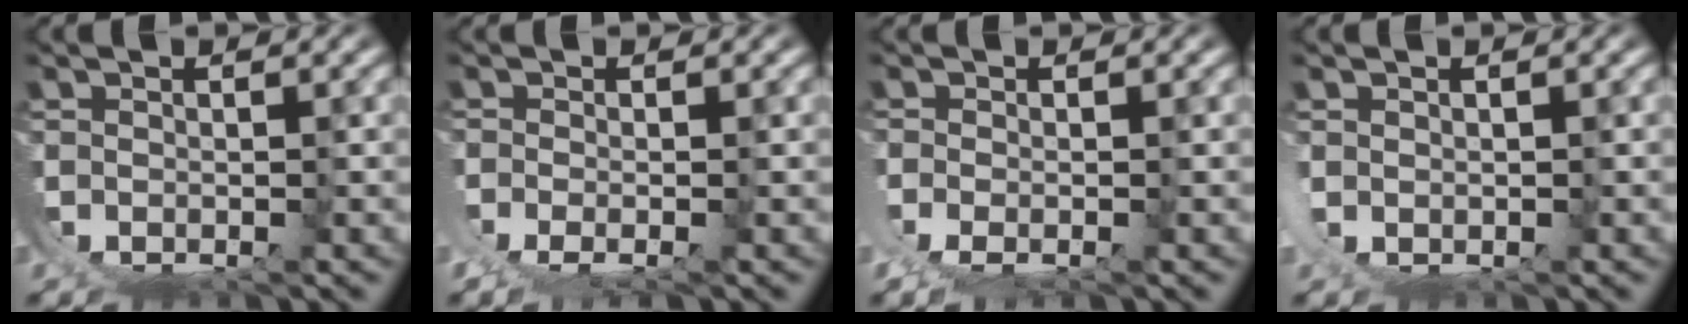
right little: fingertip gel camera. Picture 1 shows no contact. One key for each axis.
{"total": 2.0, "fx": 0.0, "fy": -1.7, "fz": 1.0, "tx": -0.014, "ty": -0.001, "tz": 0.006}
{"total": 1.5, "fx": 0.1, "fy": -1.2, "fz": 1.0, "tx": -0.016, "ty": -0.004, "tz": 0.008}
{"total": 1.5, "fx": 1.4, "fy": -0.6, "fz": 0.1, "tx": -0.011, "ty": 0.007, "tz": 0.024}